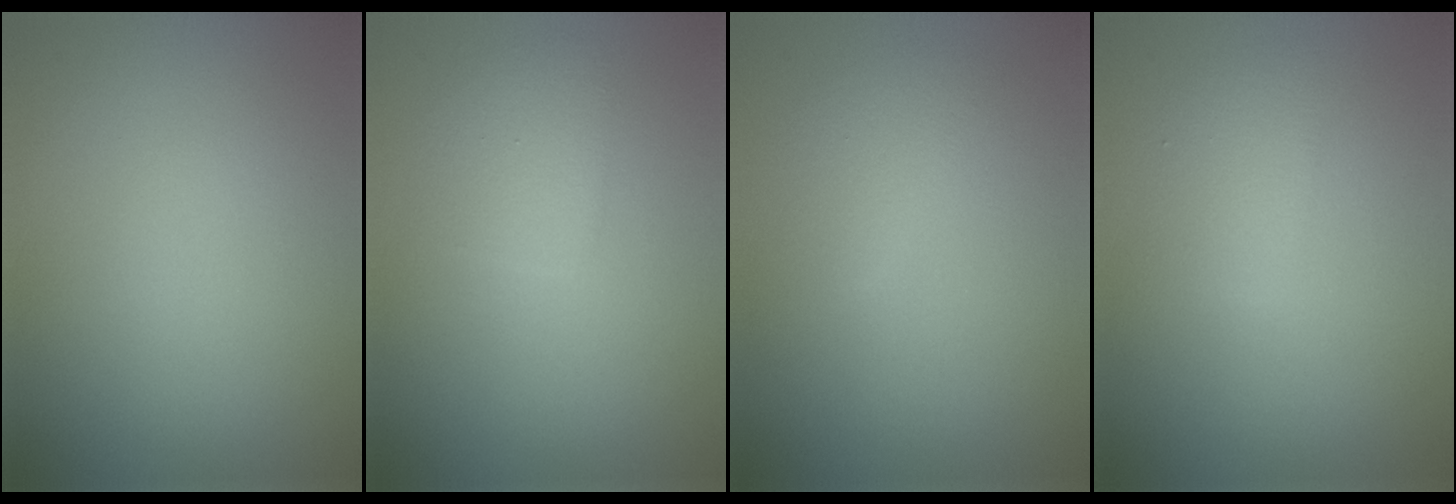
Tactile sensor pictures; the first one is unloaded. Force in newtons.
{"total": 2.2, "press": 2.2, "slide": 0.1}
{"total": 1.6, "press": 1.6, "slide": 0.1}
{"total": 1.9, "press": 1.9, "slide": 0.2}